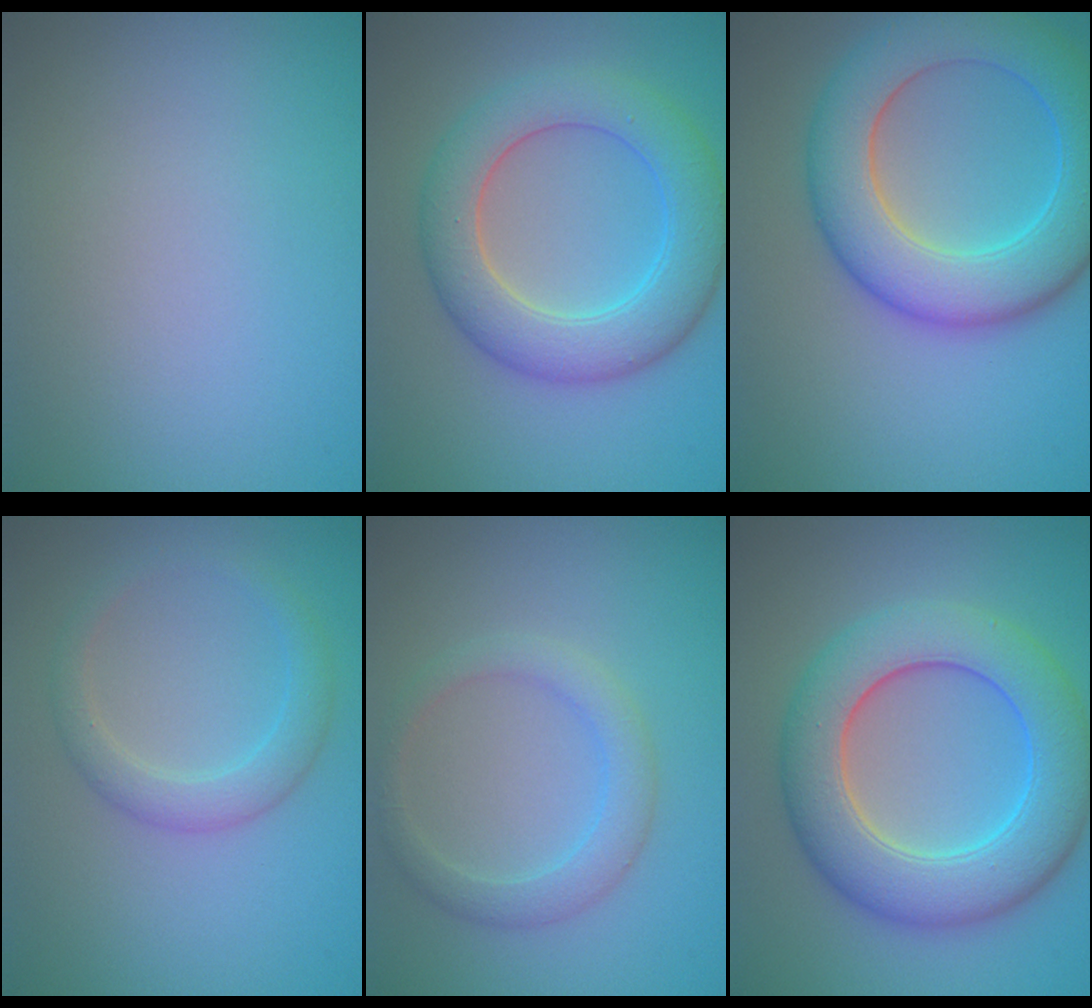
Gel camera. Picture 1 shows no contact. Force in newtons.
{"total": 6.9, "press": 6.8, "slide": 0.6}
{"total": 8.5, "press": 8.5, "slide": 0.1}
{"total": 2.5, "press": 2.5, "slide": 0.1}
{"total": 2.7, "press": 2.7, "slide": 0.0}
{"total": 8.7, "press": 8.7, "slide": 0.3}